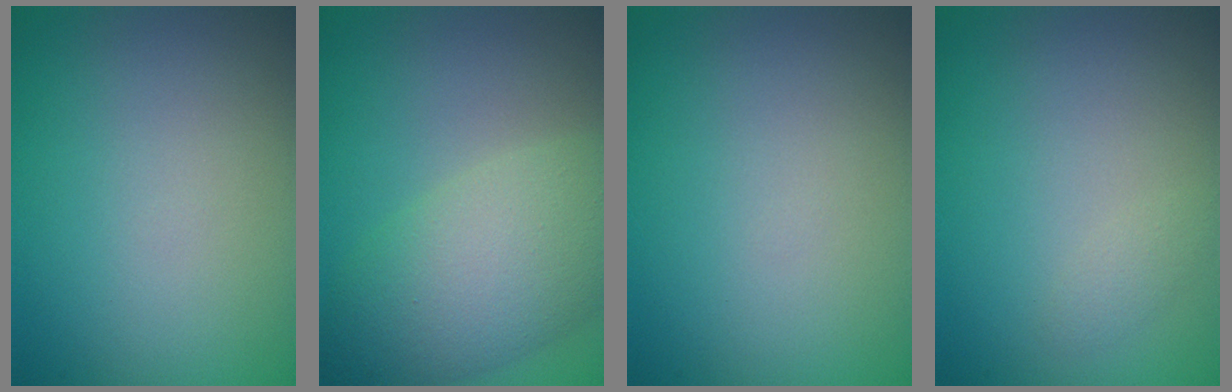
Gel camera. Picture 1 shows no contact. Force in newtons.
{"total": 7.0, "press": 7.0, "slide": 0.6}
{"total": 0.0}
{"total": 0.7, "press": 0.7, "slide": 0.0}